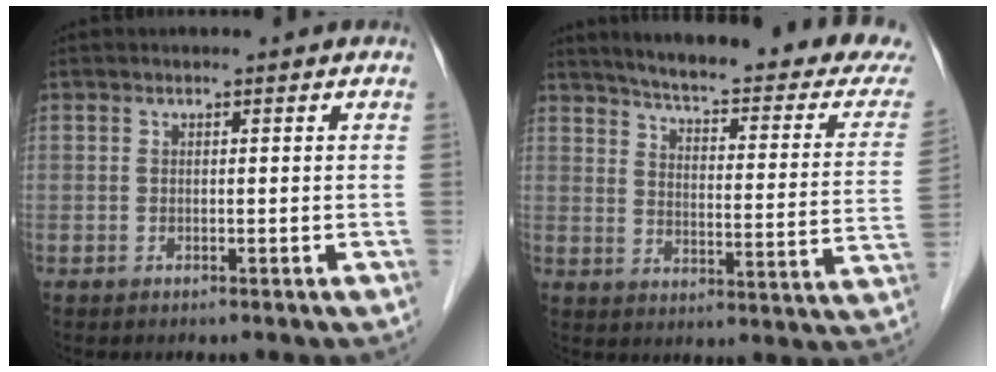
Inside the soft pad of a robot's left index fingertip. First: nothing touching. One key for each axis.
{"total": 24.7, "fx": 22.0, "fy": 2.6, "fz": 10.9, "tx": -0.148, "ty": -0.062, "tz": 0.262}